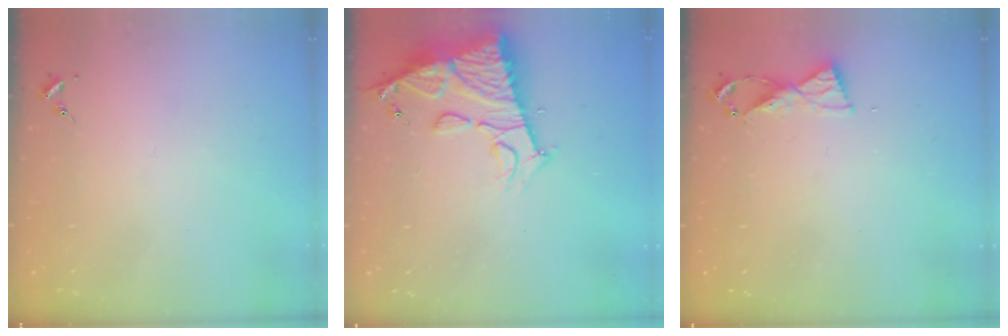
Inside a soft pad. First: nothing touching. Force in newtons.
{"total": 14.3, "press": 14.2, "slide": 1.3}
{"total": 6.2, "press": 6.2, "slide": 0.7}